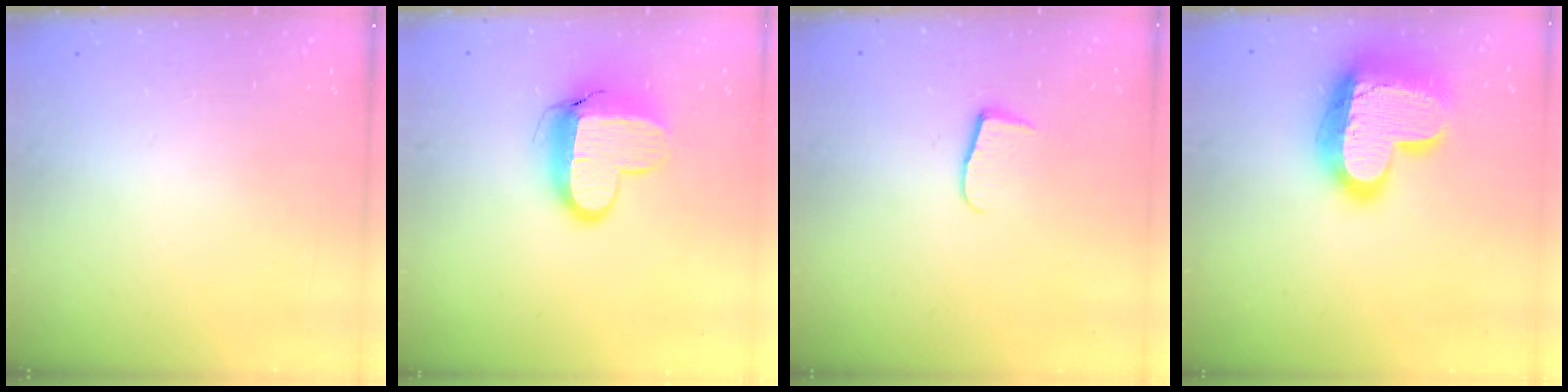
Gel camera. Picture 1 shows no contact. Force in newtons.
{"total": 12.6, "press": 12.6, "slide": 1.0}
{"total": 6.5, "press": 6.5, "slide": 0.6}
{"total": 21.7, "press": 21.6, "slide": 1.9}